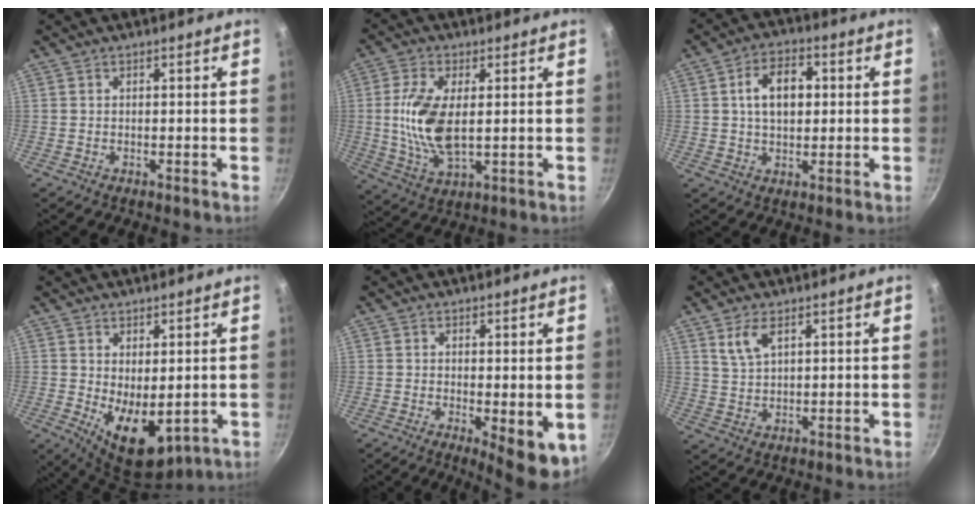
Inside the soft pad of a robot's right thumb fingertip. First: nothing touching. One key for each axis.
{"total": 11.9, "fx": 0.7, "fy": 5.6, "fz": 10.5, "tx": -0.220, "ty": -0.013, "tz": 0.021}
{"total": 9.0, "fx": 1.5, "fy": 5.6, "fz": 6.8, "tx": -0.100, "ty": 0.011, "tz": 0.023}
{"total": 10.3, "fx": -1.3, "fy": 5.2, "fz": 8.8, "tx": -0.125, "ty": -0.014, "tz": 0.008}
{"total": 7.7, "fx": -2.2, "fy": 2.4, "fz": 7.0, "tx": -0.091, "ty": -0.021, "tz": -0.027}
{"total": 4.4, "fx": 2.4, "fy": 1.9, "fz": 3.1, "tx": -0.061, "ty": -0.010, "tz": 0.054}